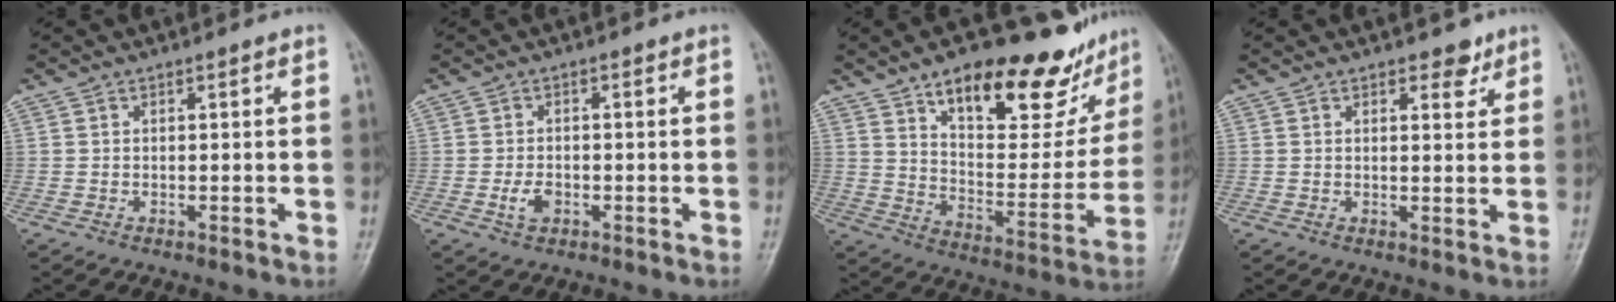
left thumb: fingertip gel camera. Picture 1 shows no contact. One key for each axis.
{"total": 3.0, "fx": -1.0, "fy": 1.9, "fz": 2.1, "tx": -0.037, "ty": 0.004, "tz": -0.019}
{"total": 23.9, "fx": 16.2, "fy": 9.9, "fz": 14.5, "tx": -0.147, "ty": -0.068, "tz": 0.244}
{"total": 3.1, "fx": 2.2, "fy": 1.6, "fz": 1.5, "tx": -0.003, "ty": -0.012, "tz": 0.029}